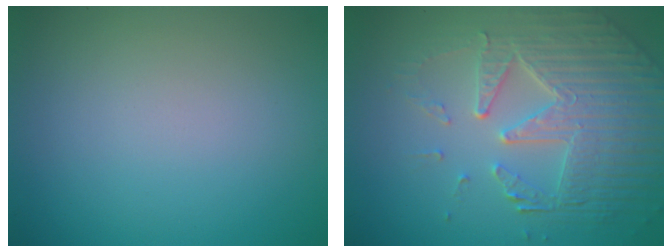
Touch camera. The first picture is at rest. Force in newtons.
{"total": 6.7, "press": 5.1, "slide": 4.4}